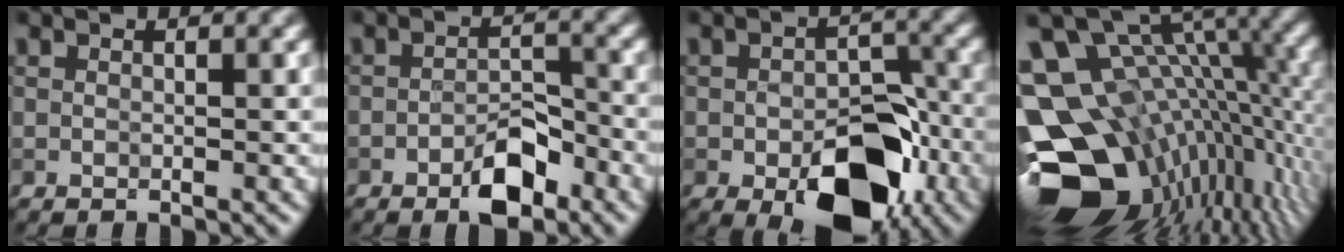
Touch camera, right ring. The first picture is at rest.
{"total": 3.7, "force": [-2.1, 1.4, 2.8], "torque": [-0.036, 0.006, -0.037]}
{"total": 9.3, "force": [-4.1, 4.9, 6.7], "torque": [-0.097, -0.008, -0.052]}
{"total": 16.9, "force": [-2.5, 11.2, 12.4], "torque": [-0.214, -0.013, -0.010]}